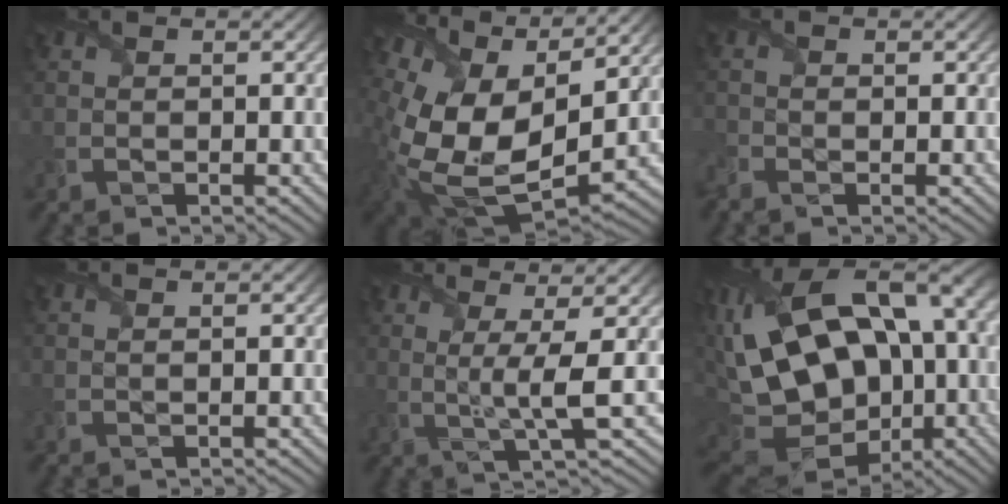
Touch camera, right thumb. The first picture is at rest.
{"total": 16.1, "force": [4.6, 9.0, 12.5], "torque": [-0.260, -0.009, 0.106]}
{"total": 1.8, "force": [-1.4, 0.5, 1.0], "torque": [-0.031, -0.010, -0.035]}
{"total": 0.0}
{"total": 5.7, "force": [1.0, 0.6, 5.6], "torque": [-0.114, 0.008, 0.021]}
{"total": 22.6, "force": [2.0, 14.6, 17.1], "torque": [-0.370, -0.017, 0.059]}